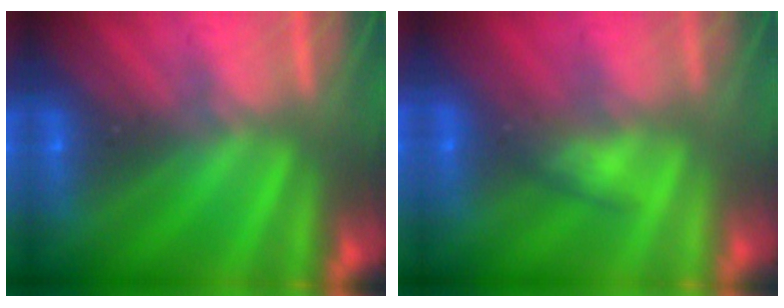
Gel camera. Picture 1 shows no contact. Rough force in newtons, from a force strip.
{"total": 2.6}